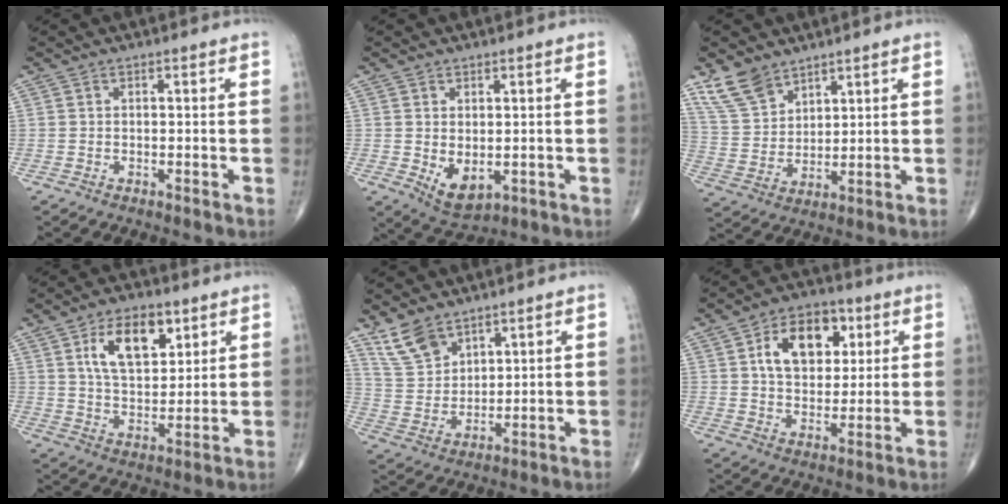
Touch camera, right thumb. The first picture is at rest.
{"total": 5.7, "force": [-0.6, 3.4, 4.6], "torque": [-0.067, -0.009, 0.009]}
{"total": 8.6, "force": [6.4, 4.7, 3.3], "torque": [-0.056, -0.025, 0.139]}
{"total": 11.8, "force": [5.3, 6.2, 8.5], "torque": [-0.121, -0.021, 0.098]}
{"total": 8.2, "force": [6.0, 4.6, 3.4], "torque": [-0.054, -0.025, 0.130]}
{"total": 12.9, "force": [4.2, 8.4, 8.8], "torque": [-0.106, -0.002, 0.068]}